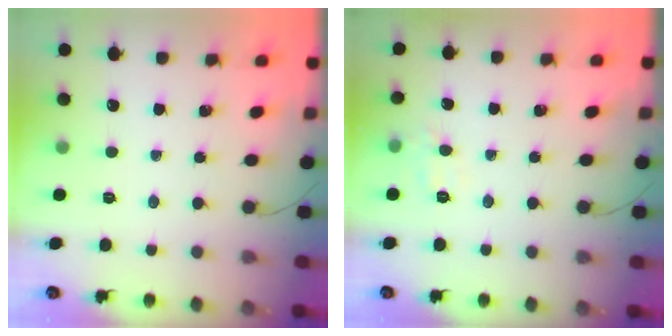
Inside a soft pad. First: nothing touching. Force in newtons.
{"total": 5.8, "press": 5.8, "slide": 1.1}